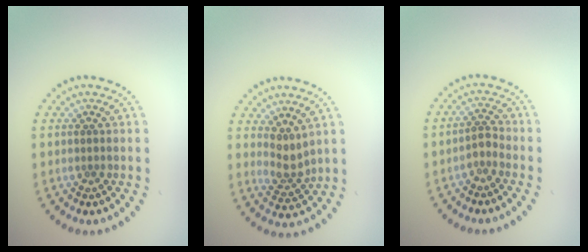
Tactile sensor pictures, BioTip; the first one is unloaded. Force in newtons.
{"total": 2.4, "press": 1.7, "slide": 1.7}
{"total": 1.5, "press": 1.1, "slide": 1.0}